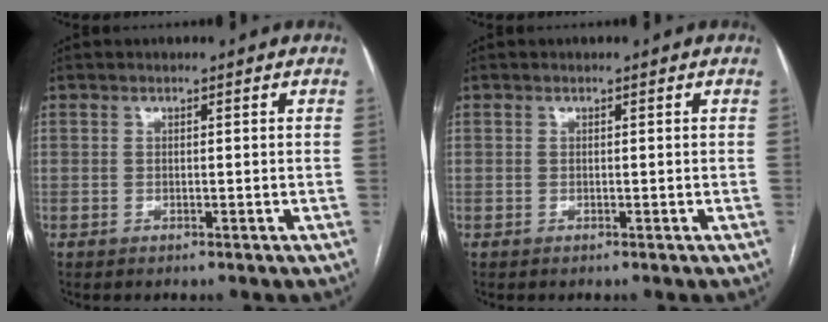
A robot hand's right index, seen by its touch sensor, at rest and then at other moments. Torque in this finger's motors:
{"motor_torque": [0.00, 0.00, 0.00, 0.01]}